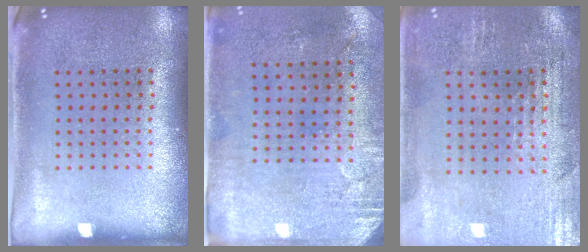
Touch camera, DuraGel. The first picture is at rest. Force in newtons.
{"total": 2.9, "press": 2.4, "slide": 1.6}
{"total": 0.8, "press": 0.7, "slide": 0.5}